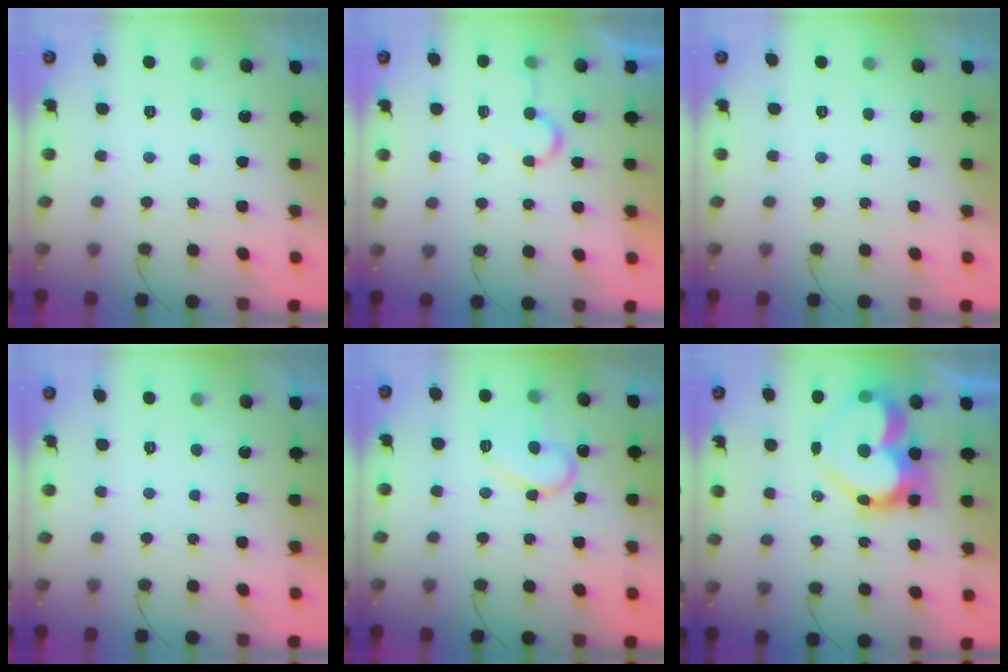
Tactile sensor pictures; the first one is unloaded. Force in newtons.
{"total": 5.0, "press": 5.0, "slide": 0.5}
{"total": 0.0}
{"total": 1.7, "press": 1.7, "slide": 0.0}
{"total": 12.2, "press": 12.1, "slide": 1.3}
{"total": 20.6, "press": 20.5, "slide": 1.6}